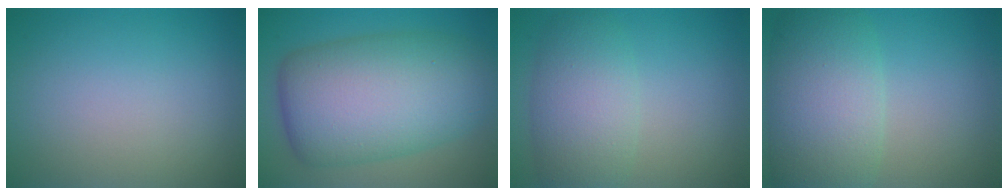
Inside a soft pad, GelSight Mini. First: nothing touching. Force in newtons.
{"total": 12.2, "press": 12.2, "slide": 0.2}
{"total": 5.4, "press": 5.4, "slide": 0.2}
{"total": 8.4, "press": 8.4, "slide": 0.6}